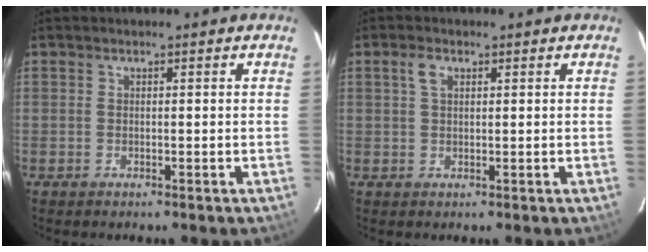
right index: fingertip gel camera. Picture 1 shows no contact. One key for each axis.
{"total": 2.3, "fx": 1.0, "fy": 1.2, "fz": 1.6, "tx": -0.033, "ty": 0.007, "tz": 0.019}